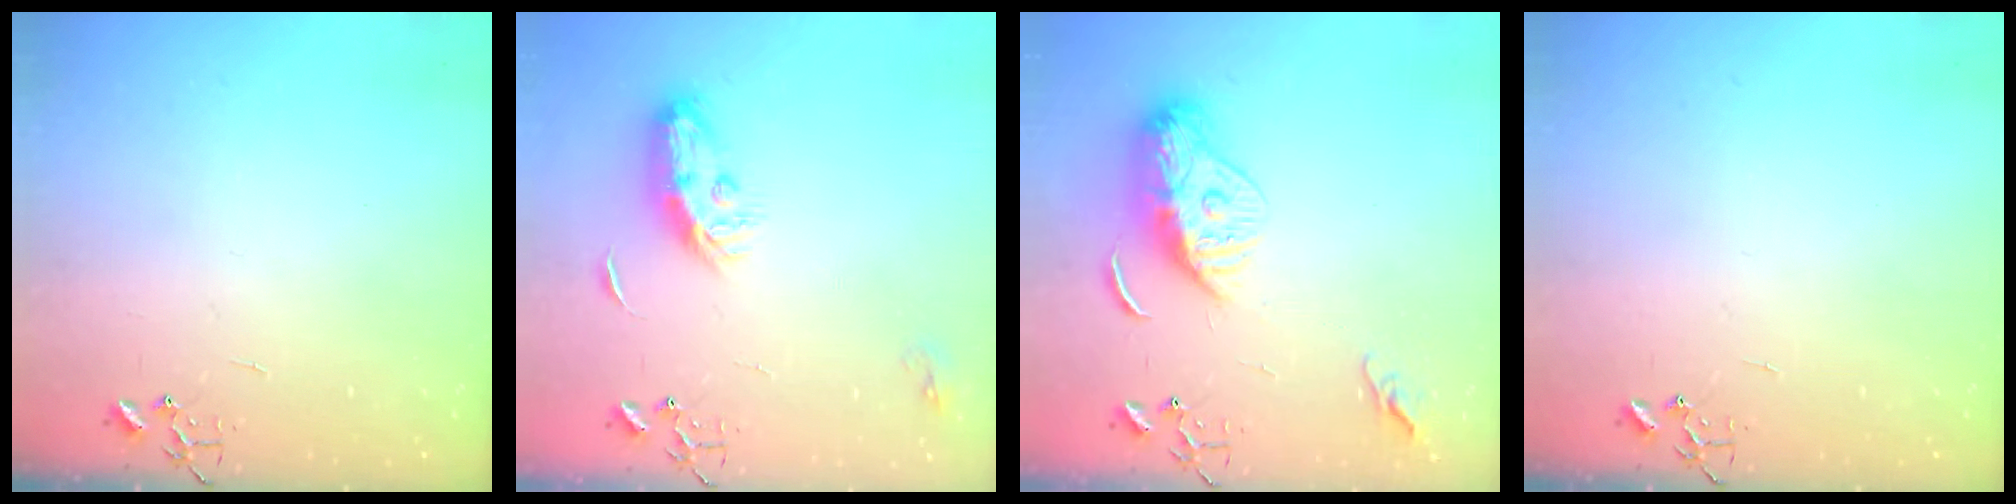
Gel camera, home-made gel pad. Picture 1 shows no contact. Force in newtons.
{"total": 8.7, "press": 8.7, "slide": 0.4}
{"total": 11.6, "press": 11.6, "slide": 0.9}
{"total": 0.0}